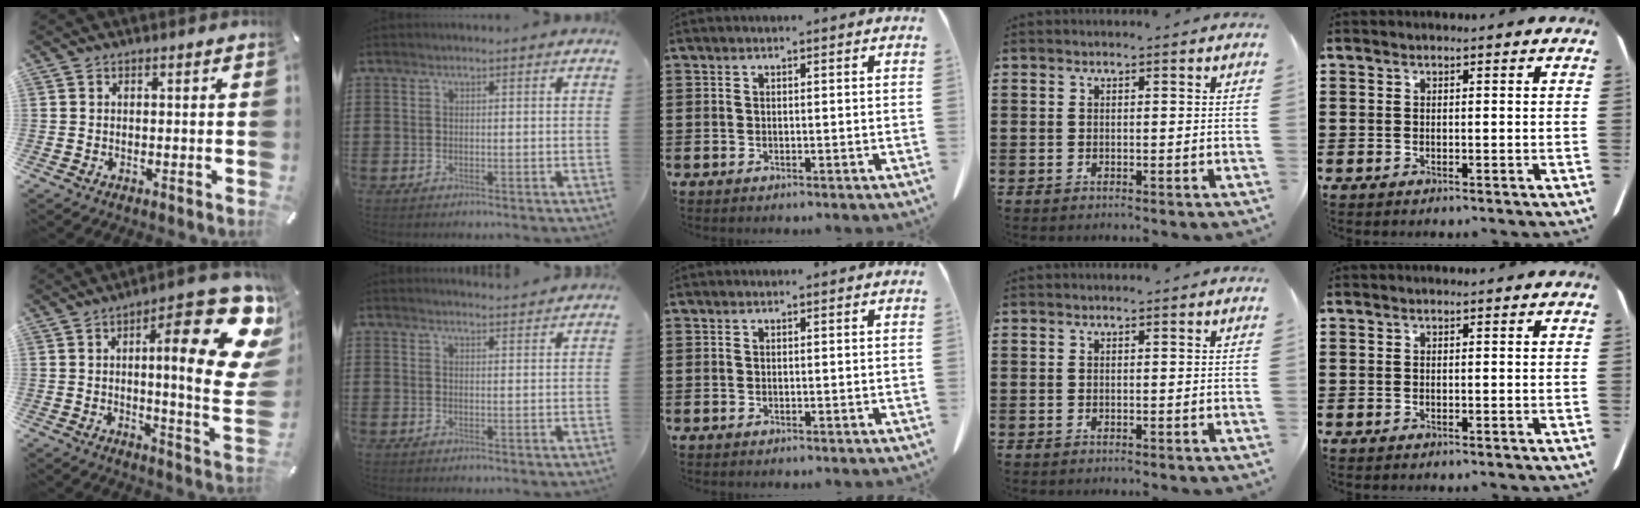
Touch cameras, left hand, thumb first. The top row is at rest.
{"thumb": {"total": 25.6, "force": [8.0, 6.5, 23.4], "torque": [-0.330, -0.064, 0.123]}, "index": {"total": 2.1, "force": [2.1, 0.0, 0.2], "torque": [-0.009, -0.003, 0.041]}}